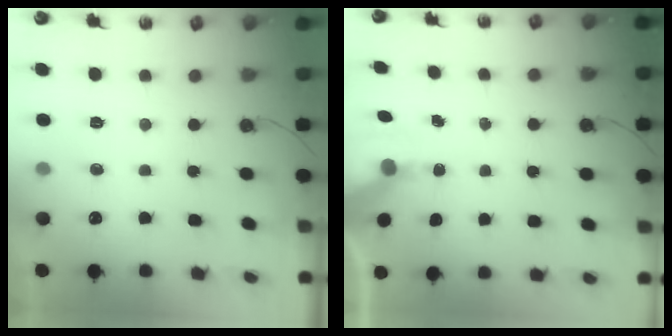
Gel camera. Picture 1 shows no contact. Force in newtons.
{"total": 6.4, "press": 6.4, "slide": 0.3}